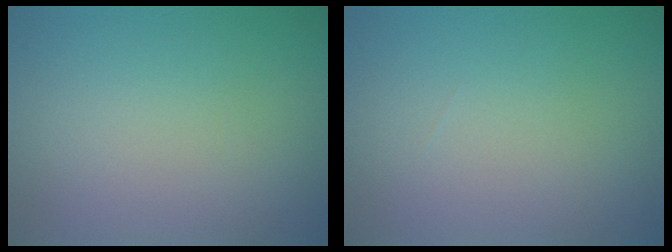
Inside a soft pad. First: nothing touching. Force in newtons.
{"total": 0.0}